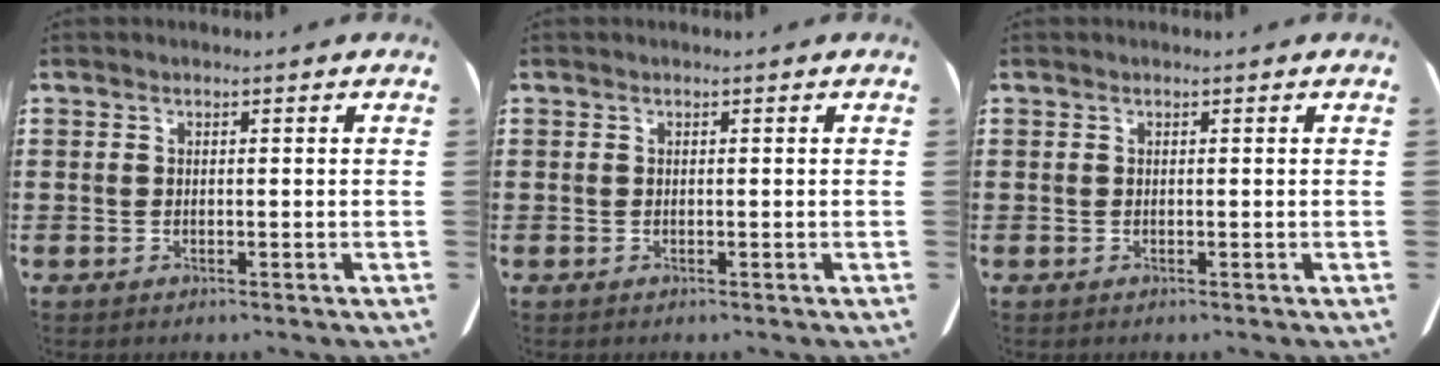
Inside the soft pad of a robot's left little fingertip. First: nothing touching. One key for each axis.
{"total": 0.0}
{"total": 0.0}